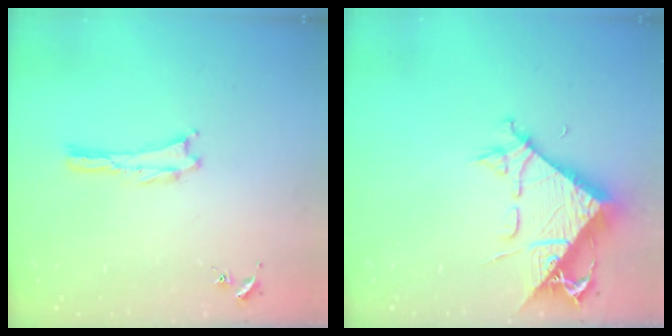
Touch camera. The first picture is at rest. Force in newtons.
{"total": 9.8, "press": 9.7, "slide": 0.9}